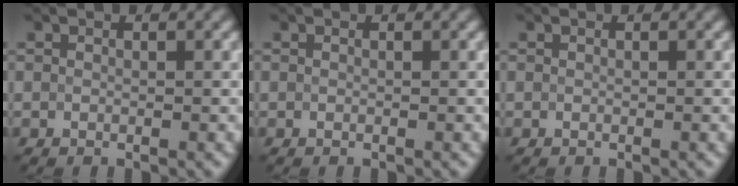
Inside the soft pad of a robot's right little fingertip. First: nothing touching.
{"total": 0.0}
{"total": 0.0}